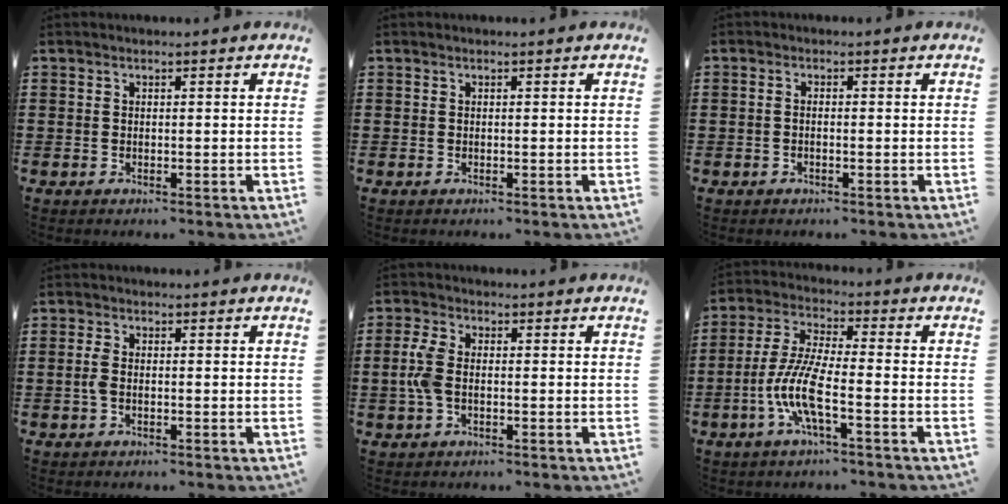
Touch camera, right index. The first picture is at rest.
{"total": 0.0}
{"total": 0.9, "force": [-0.8, 0.0, 0.5], "torque": [-0.010, -0.007, -0.014]}
{"total": 1.9, "force": [-0.4, 0.8, 1.7], "torque": [-0.047, -0.006, -0.012]}
{"total": 4.5, "force": [-0.5, 2.3, 3.8], "torque": [-0.108, -0.008, -0.018]}
{"total": 8.4, "force": [-3.4, 1.5, 7.5], "torque": [-0.179, -0.017, -0.074]}